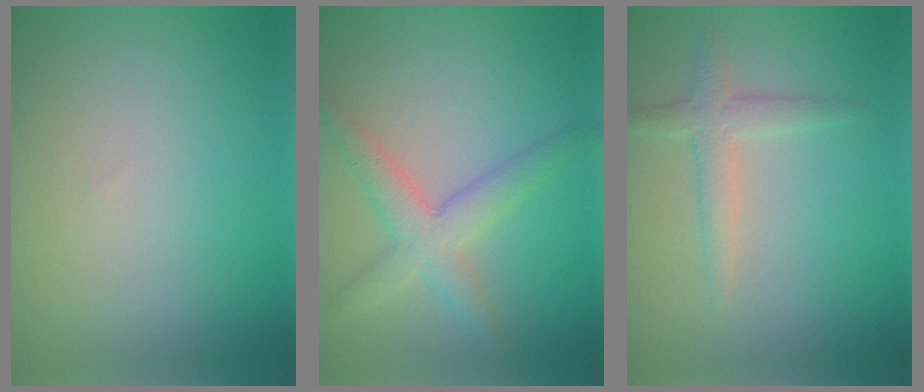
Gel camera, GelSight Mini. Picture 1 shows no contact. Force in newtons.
{"total": 3.8, "press": 3.8, "slide": 0.1}
{"total": 2.2, "press": 2.2, "slide": 0.1}